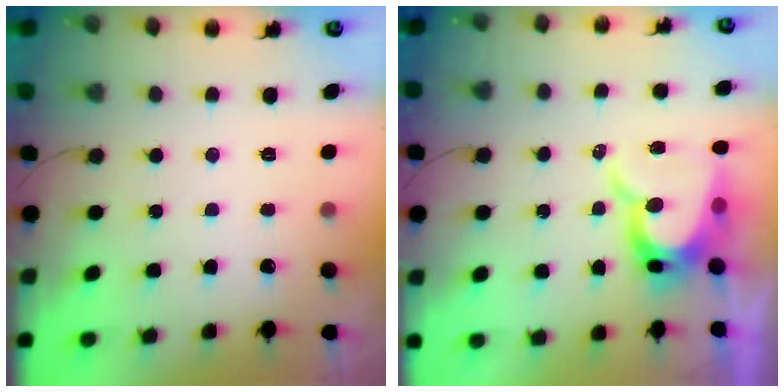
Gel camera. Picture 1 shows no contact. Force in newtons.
{"total": 12.5, "press": 12.5, "slide": 1.1}